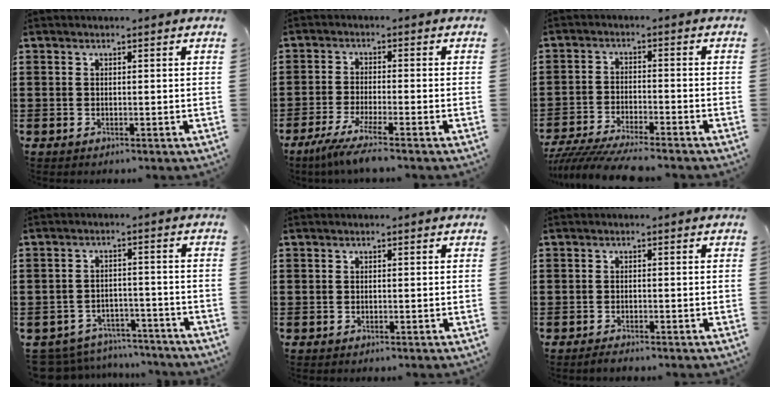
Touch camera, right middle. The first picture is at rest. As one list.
[{"total": 4.3, "force": [-3.2, -0.2, 2.9], "torque": [-0.071, -0.019, -0.064]}, {"total": 5.7, "force": [-5.5, 0.1, 1.7], "torque": [-0.047, -0.015, -0.111]}, {"total": 4.9, "force": [-4.8, 1.0, 0.2], "torque": [-0.012, 0.011, -0.102]}, {"total": 0.0}, {"total": 0.8, "force": [-0.7, 0.1, 0.2], "torque": [-0.006, -0.004, -0.014]}]